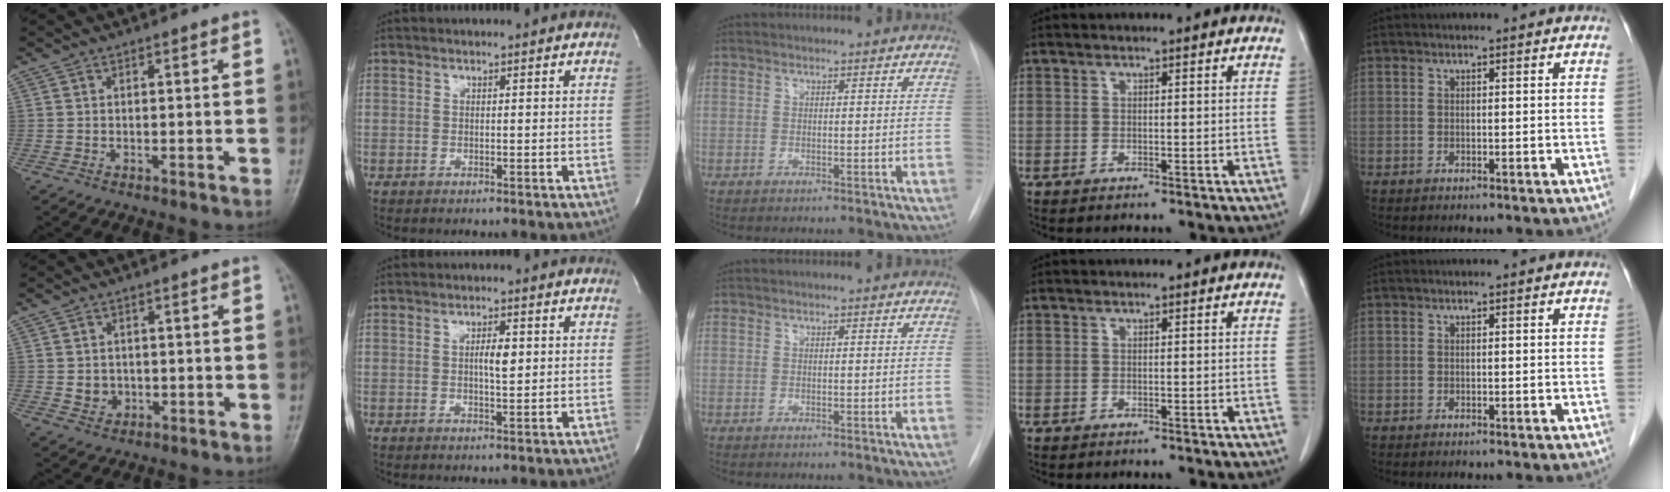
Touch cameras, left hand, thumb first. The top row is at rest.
{"thumb": {"total": 3.1, "force": [-0.2, 2.8, 1.3], "torque": [-0.007, 0.001, 0.004]}, "index": {"total": 2.8, "force": [0.3, 0.7, 2.7], "torque": [-0.047, -0.001, 0.004]}}